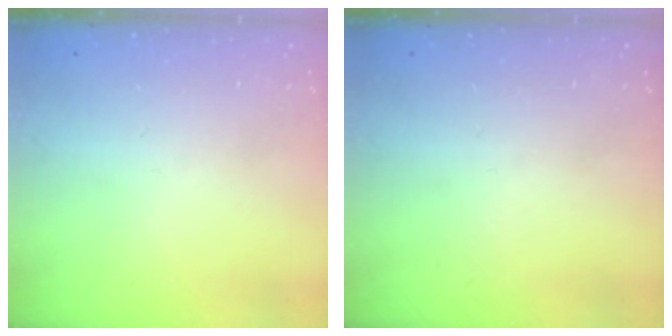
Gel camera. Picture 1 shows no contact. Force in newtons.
{"total": 0.0}